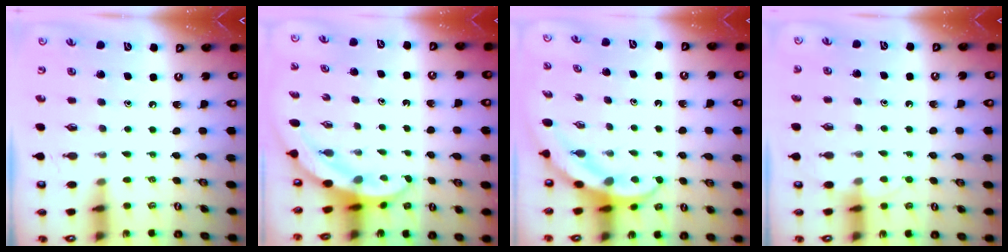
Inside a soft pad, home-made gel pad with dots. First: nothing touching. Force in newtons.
{"total": 3.9, "press": 3.9, "slide": 0.2}
{"total": 4.0, "press": 4.0, "slide": 0.4}
{"total": 3.2, "press": 3.2, "slide": 0.4}